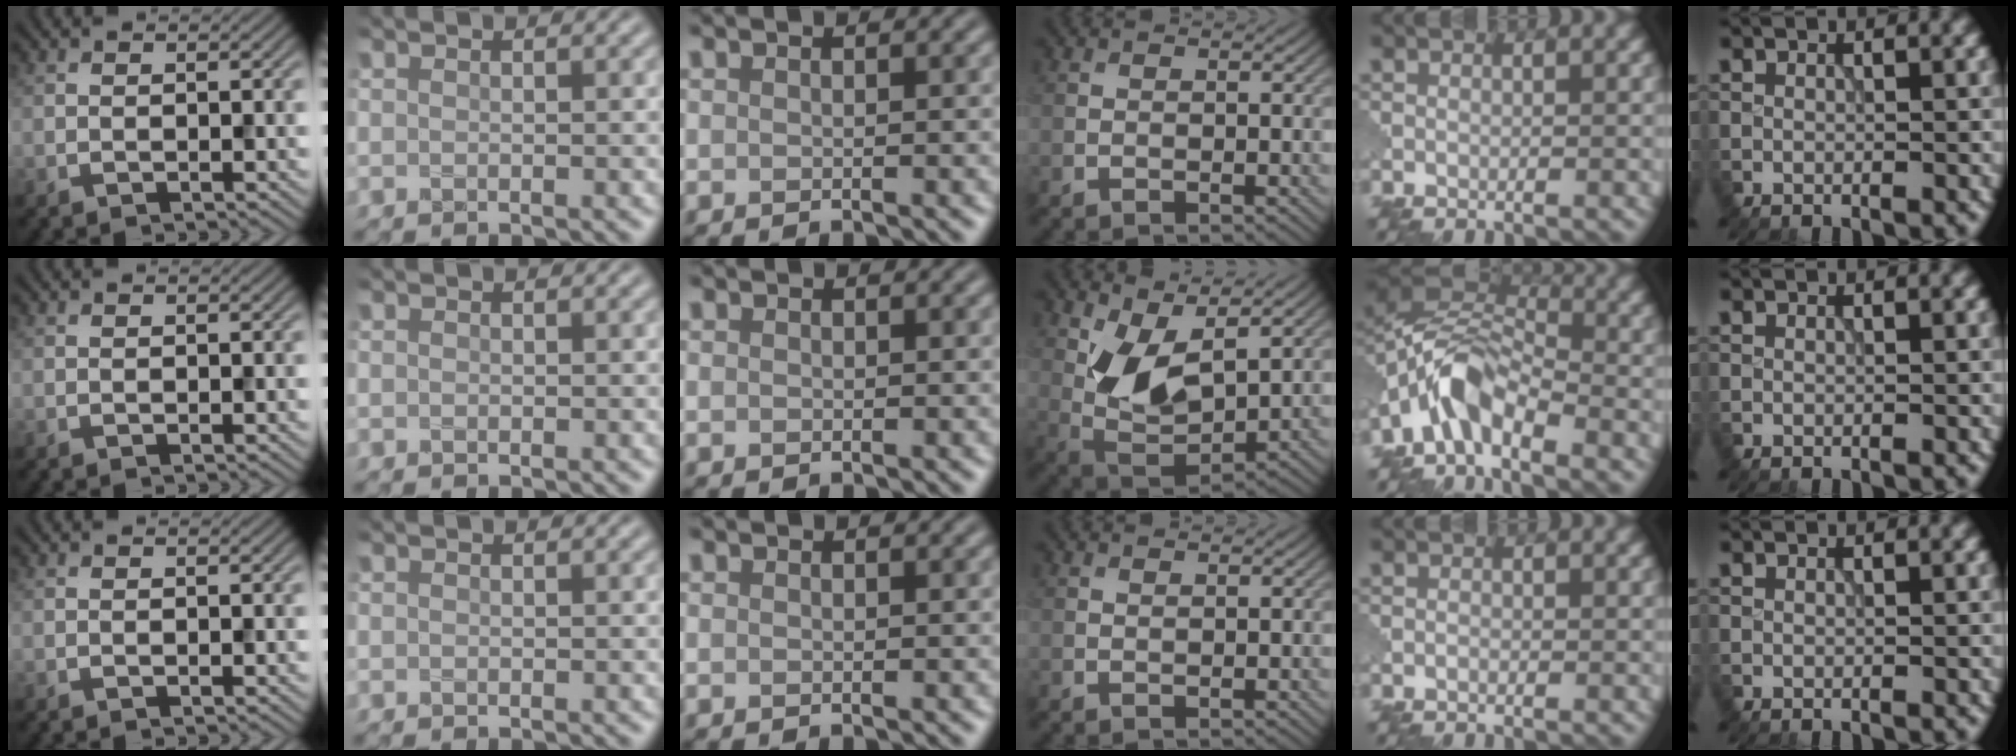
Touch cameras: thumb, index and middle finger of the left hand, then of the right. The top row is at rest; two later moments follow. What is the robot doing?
{"motion": "extract", "object": "pin"}